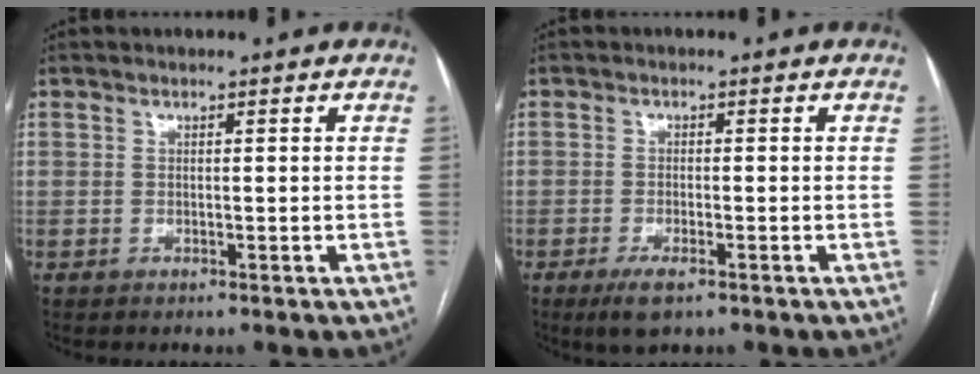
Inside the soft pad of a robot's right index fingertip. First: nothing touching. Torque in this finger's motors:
{"motor_torque": [0.59, -0.35, 0.03, 0.06]}